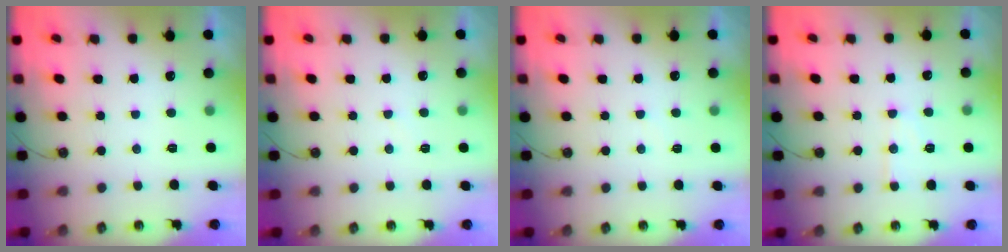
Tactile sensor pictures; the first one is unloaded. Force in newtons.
{"total": 2.5, "press": 2.5, "slide": 0.3}
{"total": 3.8, "press": 3.7, "slide": 0.3}
{"total": 7.9, "press": 7.9, "slide": 0.6}